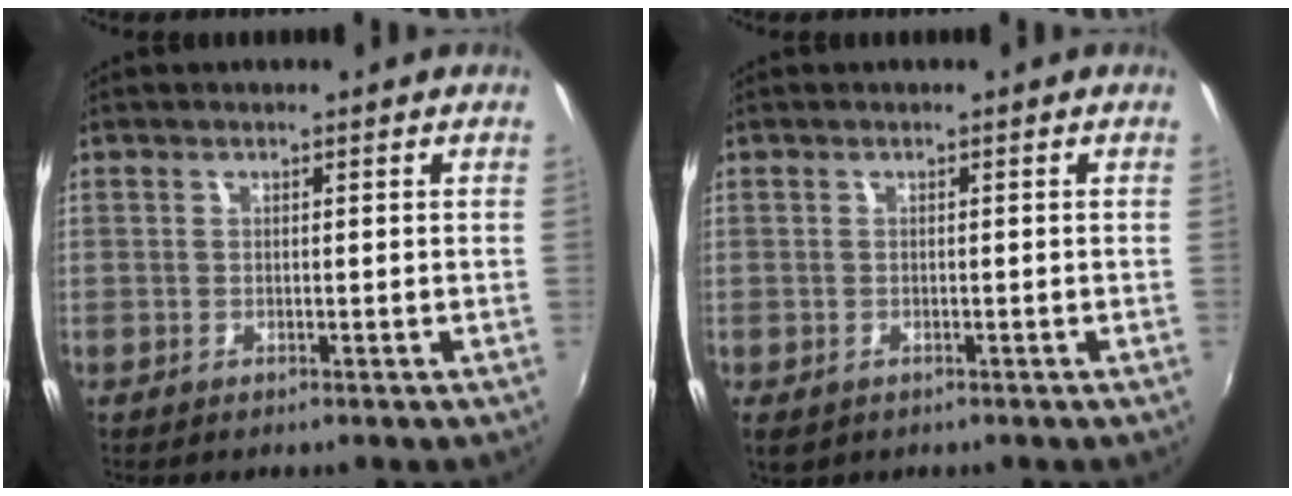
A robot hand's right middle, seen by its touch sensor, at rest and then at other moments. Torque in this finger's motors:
{"motor_torque": [0.51, -0.42, 0.11, 0.02]}